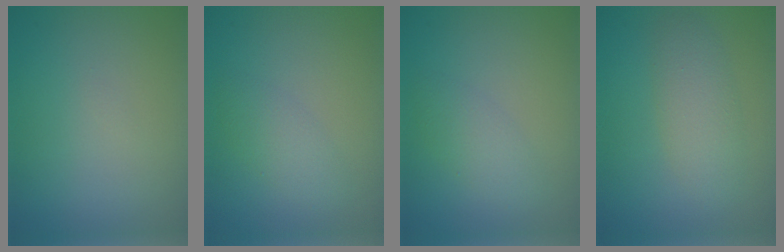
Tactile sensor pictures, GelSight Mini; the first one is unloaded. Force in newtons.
{"total": 2.0, "press": 2.0, "slide": 0.1}
{"total": 2.0, "press": 2.0, "slide": 0.1}
{"total": 3.0, "press": 3.0, "slide": 0.1}